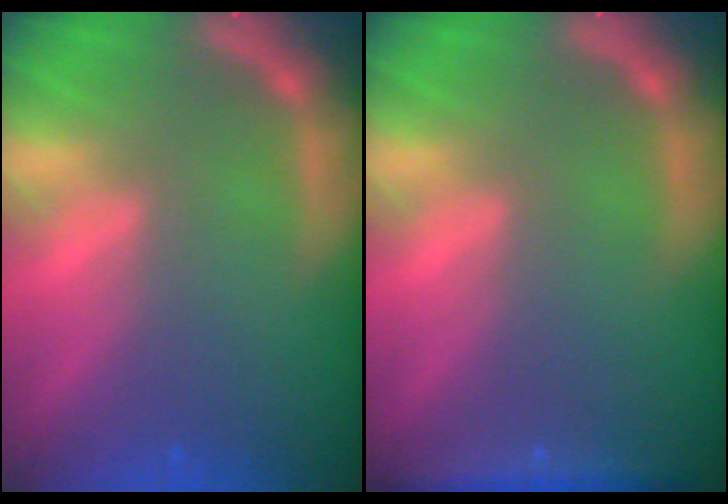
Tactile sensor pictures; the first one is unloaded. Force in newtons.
{"total": 2.9}